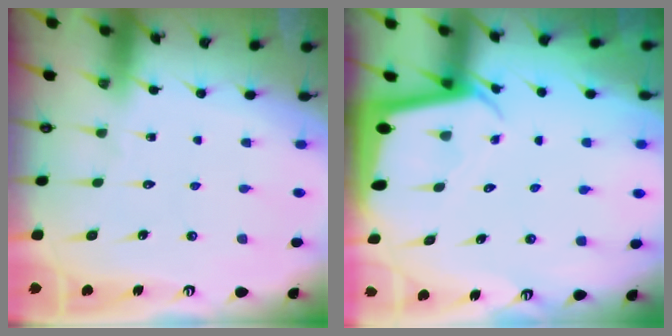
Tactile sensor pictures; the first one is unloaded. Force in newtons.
{"total": 2.4, "press": 2.4, "slide": 0.2}